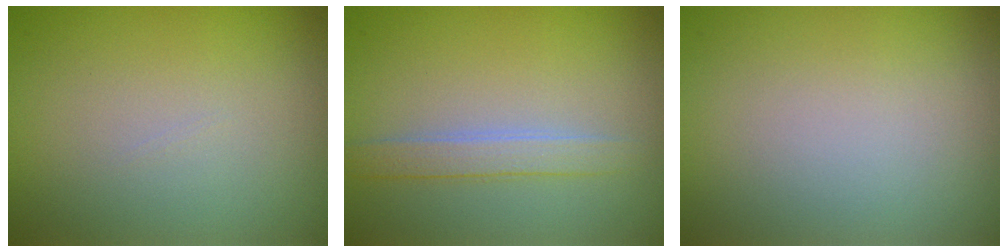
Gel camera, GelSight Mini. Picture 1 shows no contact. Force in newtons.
{"total": 2.1, "press": 2.1, "slide": 0.1}
{"total": 0.0}